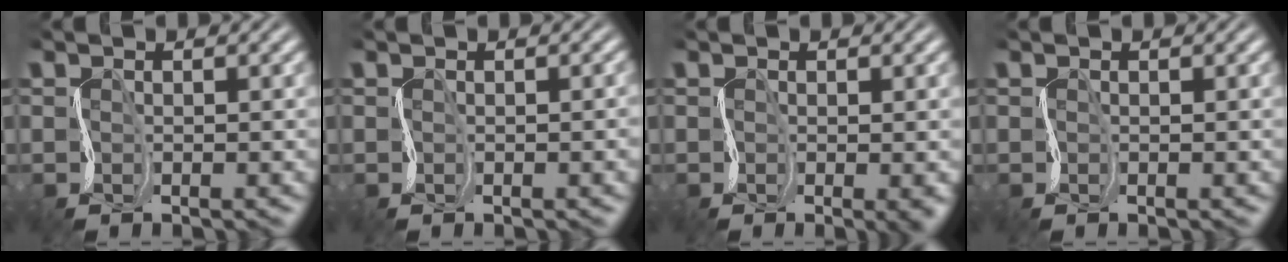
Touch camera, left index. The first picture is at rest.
{"total": 2.3, "force": [-0.4, 1.2, 1.9], "torque": [-0.007, 0.005, -0.007]}
{"total": 2.8, "force": [-0.7, 1.0, 2.5], "torque": [-0.041, -0.006, 0.003]}
{"total": 0.0}